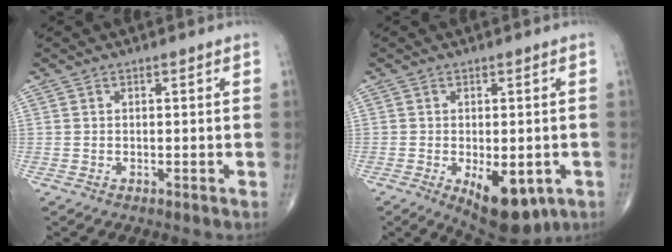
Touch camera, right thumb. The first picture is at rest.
{"total": 11.3, "force": [-3.9, 5.6, 9.0], "torque": [-0.111, -0.009, -0.043]}